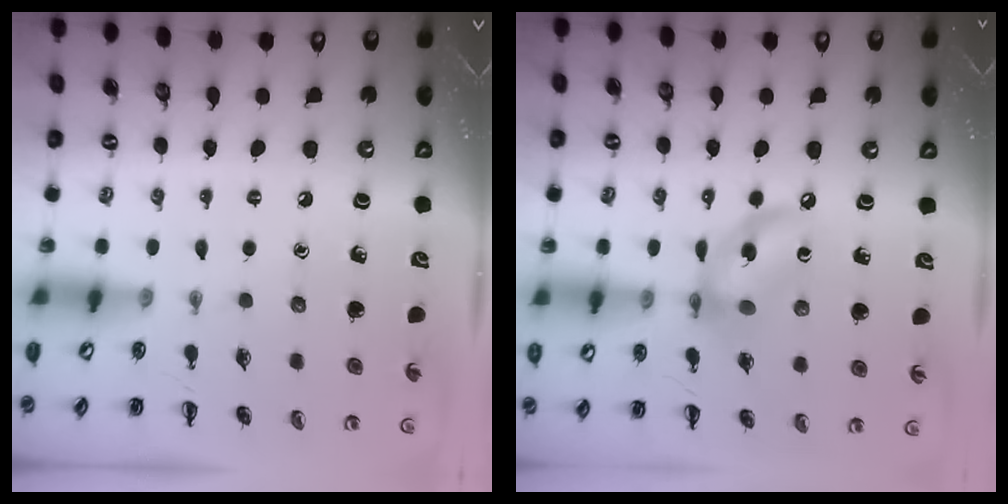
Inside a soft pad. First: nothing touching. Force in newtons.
{"total": 10.9, "press": 10.6, "slide": 2.1}